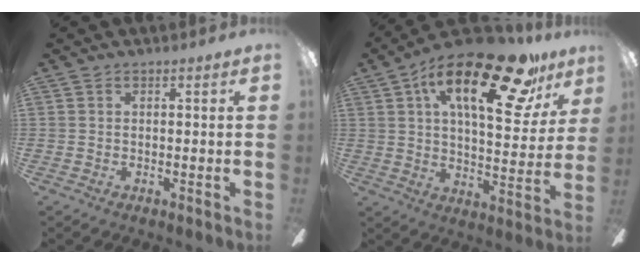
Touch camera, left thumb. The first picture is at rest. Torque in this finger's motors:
{"motor_torque": [0.55, 0.77, 1.68, -1.09, 0.57]}